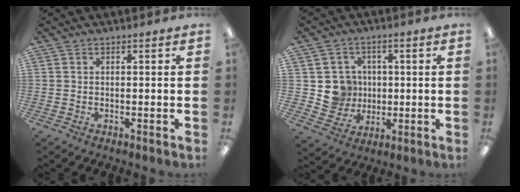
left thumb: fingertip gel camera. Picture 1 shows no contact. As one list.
[{"total": 8.0, "force": [0.6, 7.8, 1.2], "torque": [-0.024, 0.008, 0.024]}]